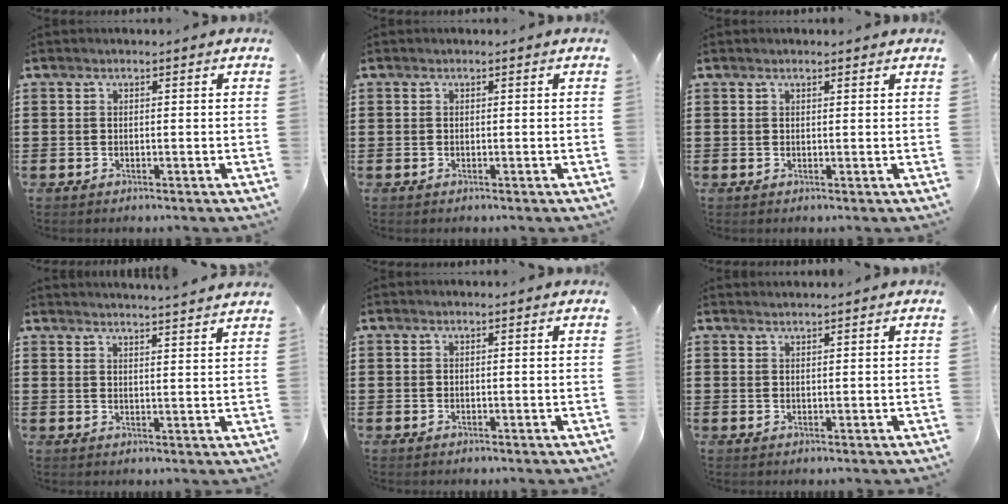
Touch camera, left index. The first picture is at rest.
{"total": 0.0}
{"total": 0.7, "force": [0.6, 0.2, 0.4], "torque": [-0.008, 0.002, 0.010]}
{"total": 3.1, "force": [3.0, -0.9, 0.1], "torque": [-0.011, -0.016, 0.054]}
{"total": 0.0}
{"total": 0.8, "force": [0.8, -0.1, -0.1], "torque": [0.000, -0.001, 0.016]}